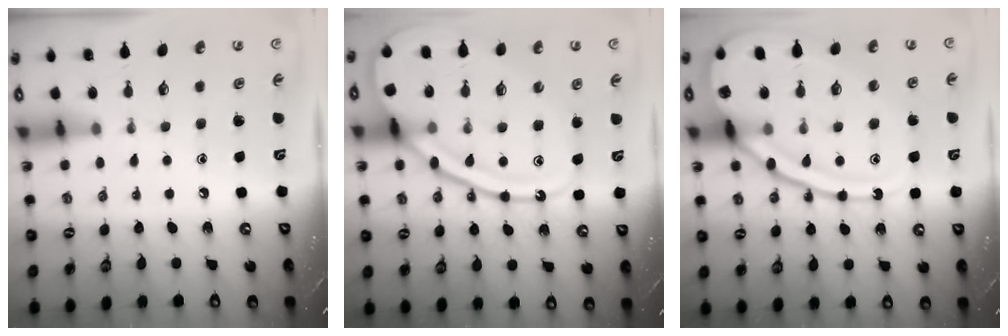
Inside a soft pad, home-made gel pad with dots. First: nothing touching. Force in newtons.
{"total": 19.5, "press": 19.4, "slide": 1.2}
{"total": 20.0, "press": 20.0, "slide": 1.8}